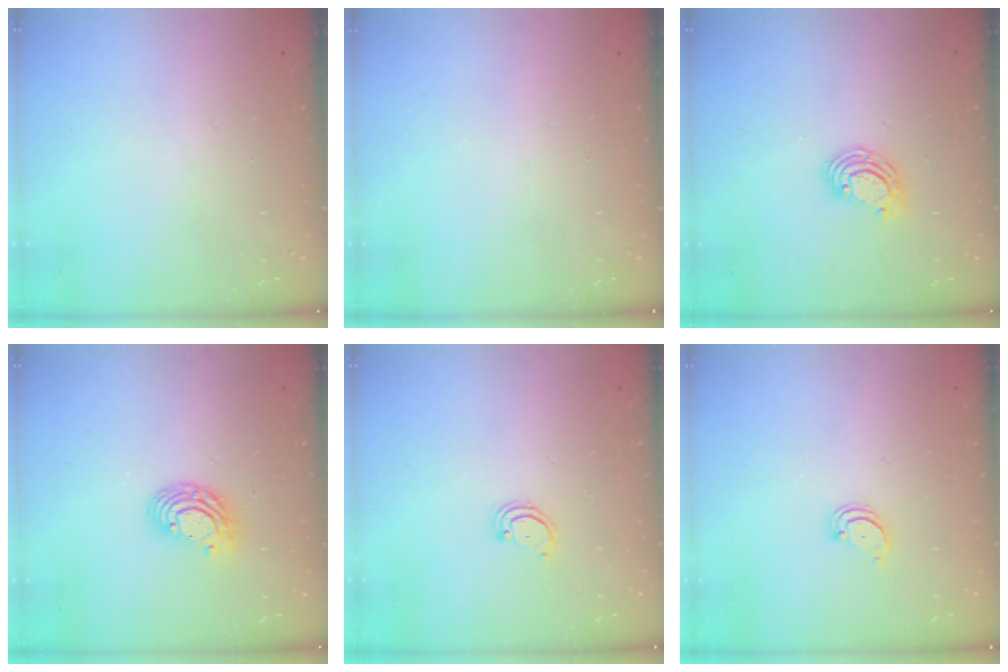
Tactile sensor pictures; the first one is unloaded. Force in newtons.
{"total": 0.0}
{"total": 6.5, "press": 6.5, "slide": 0.6}
{"total": 8.0, "press": 8.0, "slide": 0.4}
{"total": 2.4, "press": 2.4, "slide": 0.2}
{"total": 2.0, "press": 2.0, "slide": 0.2}